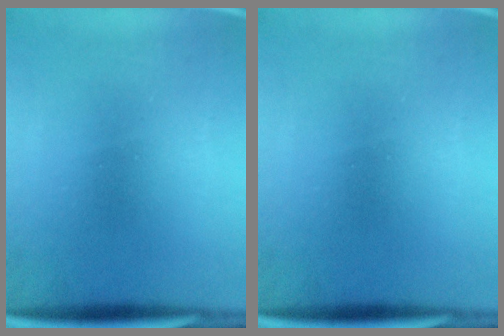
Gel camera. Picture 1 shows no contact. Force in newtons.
{"total": 0.0}